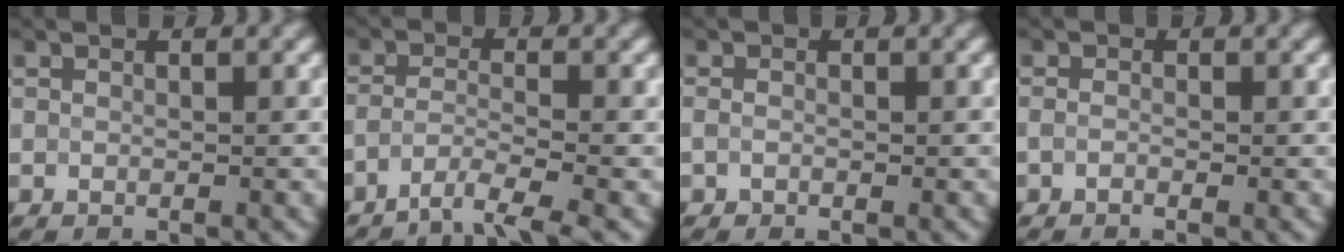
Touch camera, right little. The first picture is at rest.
{"total": 3.1, "force": [-2.7, 0.1, 1.5], "torque": [-0.021, 0.002, -0.059]}
{"total": 0.9, "force": [-0.7, 0.5, 0.4], "torque": [-0.005, 0.004, -0.005]}
{"total": 1.1, "force": [-1.0, 0.1, 0.4], "torque": [-0.006, -0.002, -0.013]}